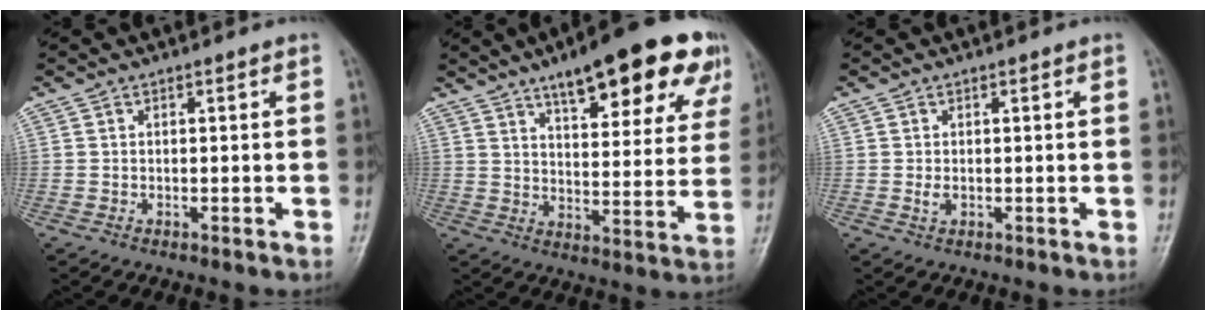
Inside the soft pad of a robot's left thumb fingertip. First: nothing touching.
{"total": 22.5, "force": [13.5, 7.2, 16.6], "torque": [-0.189, -0.029, 0.185]}
{"total": 1.3, "force": [0.1, 0.8, 1.0], "torque": [-0.016, -0.002, 0.002]}